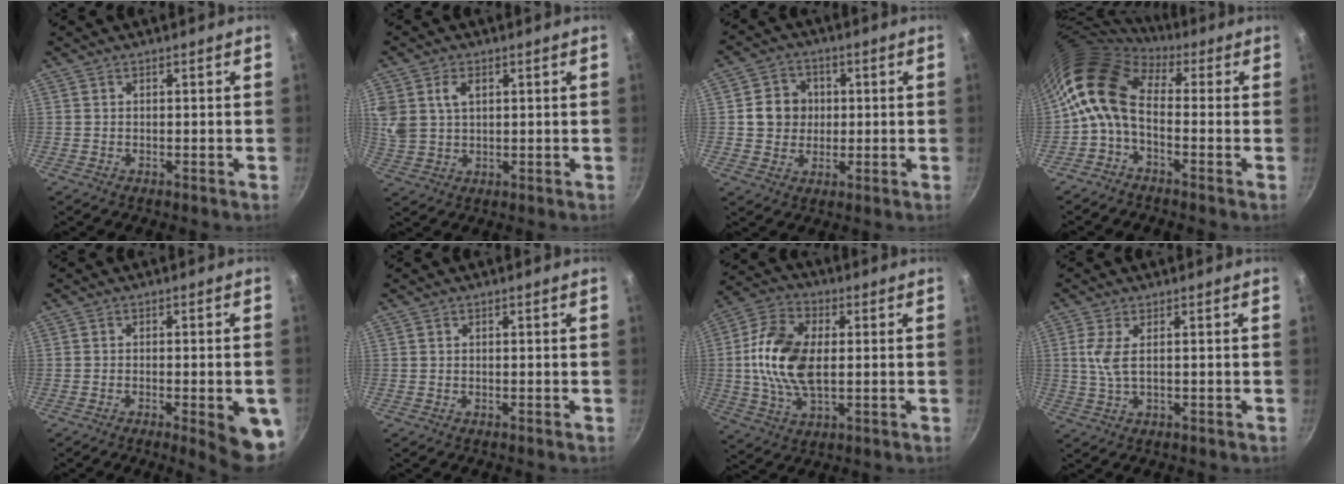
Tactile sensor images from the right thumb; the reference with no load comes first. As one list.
[{"total": 8.0, "force": [2.9, 5.6, 4.9], "torque": [-0.092, -0.003, 0.059]}, {"total": 7.2, "force": [0.7, 6.6, 2.8], "torque": [-0.013, 0.006, 0.006]}, {"total": 10.3, "force": [-0.2, 6.4, 8.0], "torque": [-0.148, 0.029, -0.025]}, {"total": 9.0, "force": [-3.0, 2.1, 8.2], "torque": [-0.078, 0.008, -0.034]}, {"total": 0.0}, {"total": 14.4, "force": [0.7, 8.4, 11.6], "torque": [-0.216, 0.012, 0.003]}, {"total": 4.6, "force": [0.5, 1.6, 4.3], "torque": [-0.099, 0.000, 0.013]}]